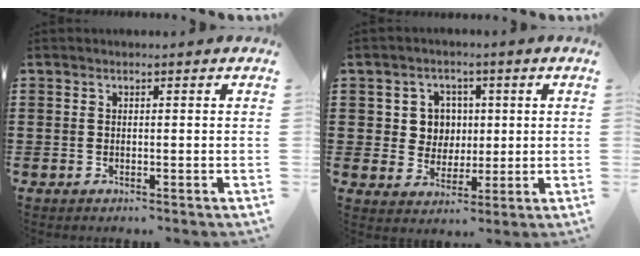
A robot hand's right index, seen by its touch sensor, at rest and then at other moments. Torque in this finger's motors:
{"motor_torque": [0.27, 0.27, 0.15, 0.04]}